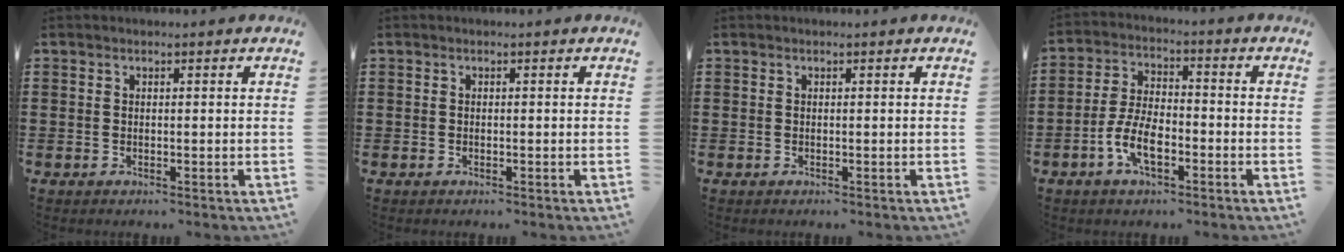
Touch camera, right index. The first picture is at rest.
{"total": 0.0}
{"total": 0.0}
{"total": 7.2, "force": [-3.1, 3.0, 5.8], "torque": [-0.138, -0.008, -0.062]}